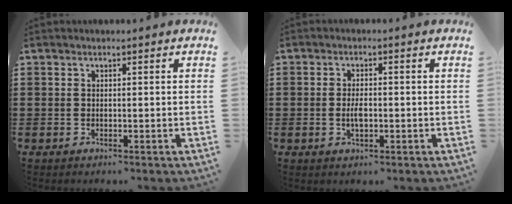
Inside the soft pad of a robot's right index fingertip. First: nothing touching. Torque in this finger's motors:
{"motor_torque": [-1.03, 1.11, 0.07, 0.01]}